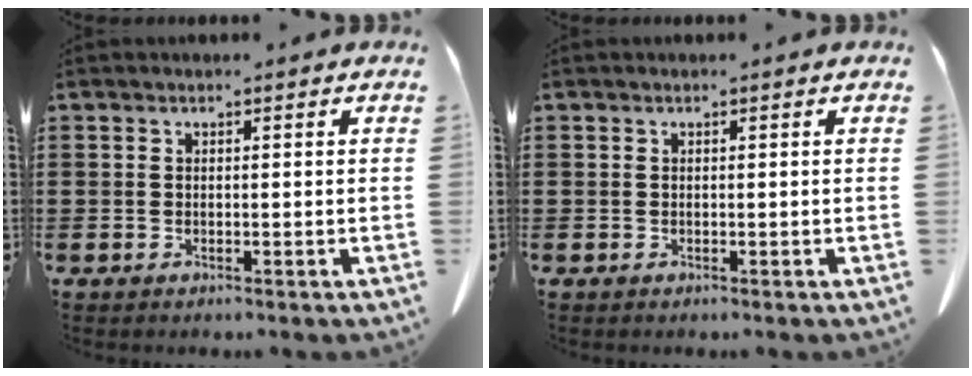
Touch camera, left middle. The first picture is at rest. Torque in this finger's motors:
{"motor_torque": [0.66, -1.13, 0.07, 0.02]}